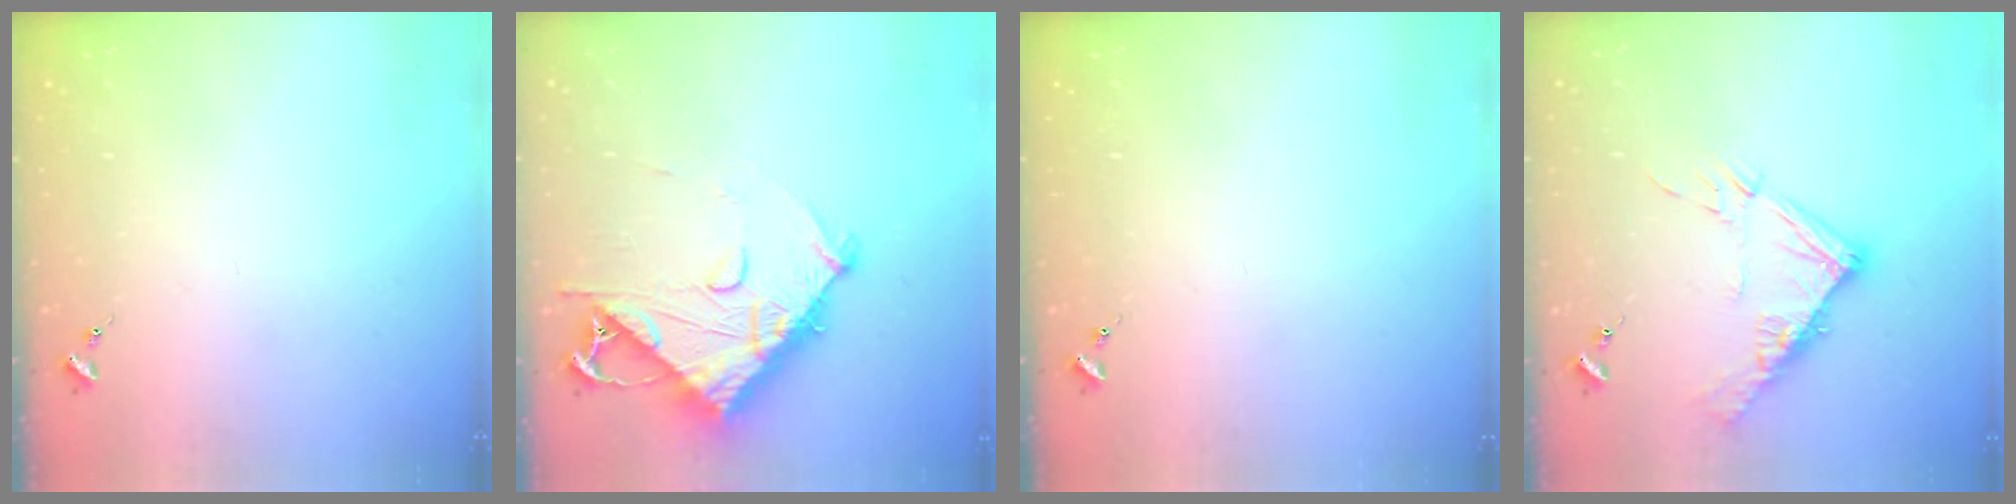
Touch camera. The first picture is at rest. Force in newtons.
{"total": 13.1, "press": 13.0, "slide": 1.0}
{"total": 0.0}
{"total": 13.2, "press": 13.2, "slide": 1.2}